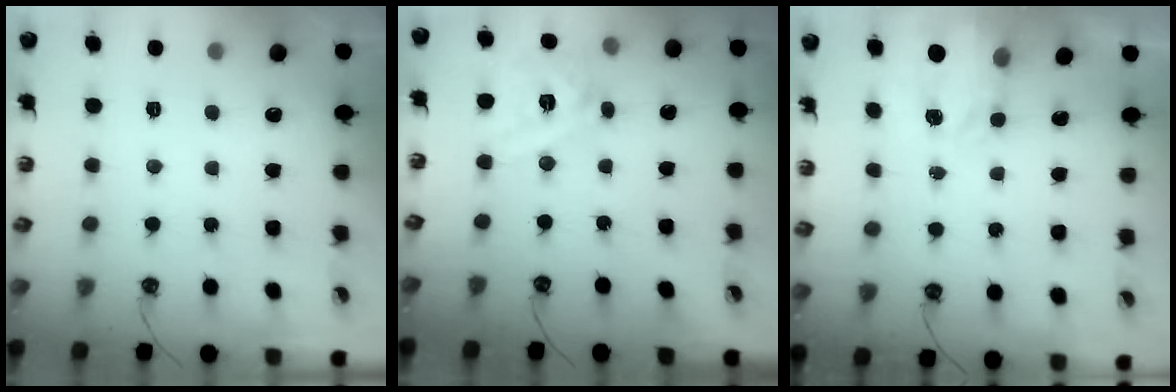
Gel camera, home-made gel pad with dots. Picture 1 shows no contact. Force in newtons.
{"total": 13.0, "press": 12.9, "slide": 1.7}
{"total": 3.5, "press": 3.4, "slide": 0.6}